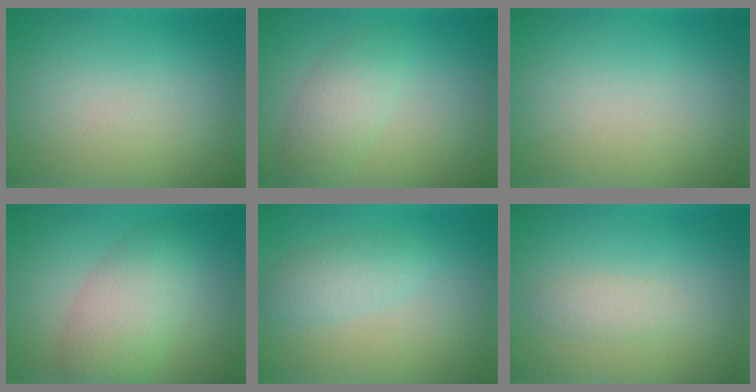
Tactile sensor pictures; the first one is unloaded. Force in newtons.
{"total": 2.9, "press": 2.9, "slide": 0.0}
{"total": 0.0}
{"total": 4.9, "press": 4.9, "slide": 0.2}
{"total": 2.2, "press": 2.2, "slide": 0.1}
{"total": 1.3, "press": 1.3, "slide": 0.0}